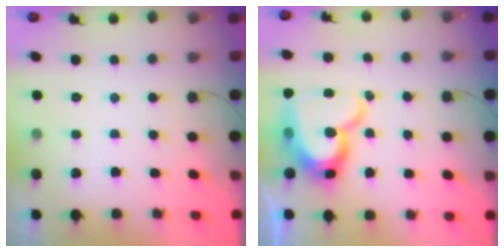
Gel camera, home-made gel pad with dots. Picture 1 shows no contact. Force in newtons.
{"total": 17.4, "press": 17.3, "slide": 1.6}